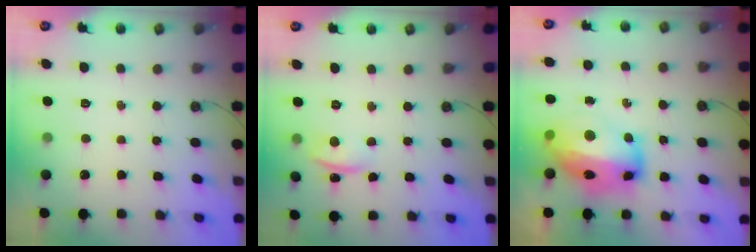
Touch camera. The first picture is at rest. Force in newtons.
{"total": 1.4, "press": 1.2, "slide": 0.7}
{"total": 17.9, "press": 17.8, "slide": 1.5}